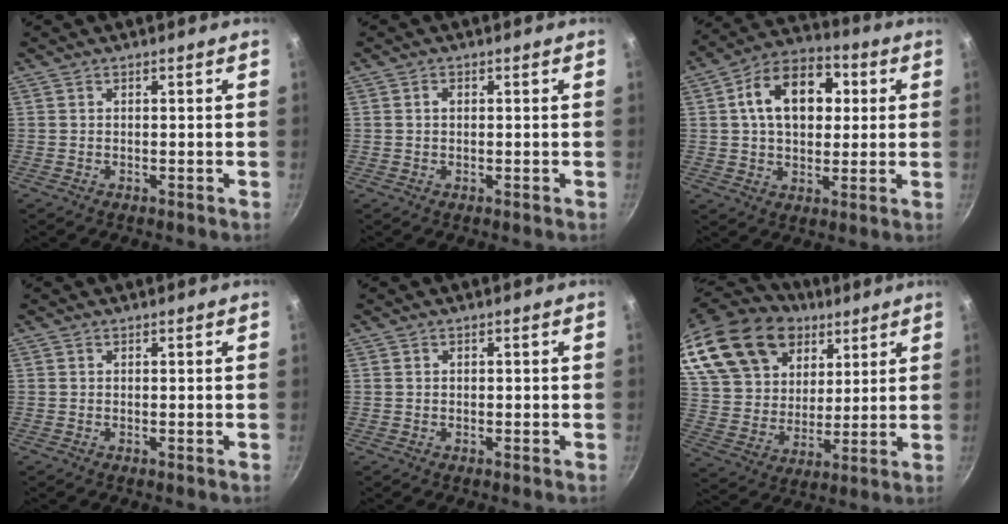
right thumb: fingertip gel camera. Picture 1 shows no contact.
{"total": 0.9, "force": [0.1, 0.7, 0.6], "torque": [-0.009, 0.005, 0.002]}
{"total": 15.6, "force": [3.3, 10.6, 11.0], "torque": [-0.140, 0.019, 0.038]}
{"total": 0.8, "force": [-0.3, 0.5, 0.5], "torque": [-0.008, 0.001, -0.007]}
{"total": 0.0}
{"total": 27.3, "force": [15.5, 17.9, 13.5], "torque": [-0.265, -0.017, 0.296]}